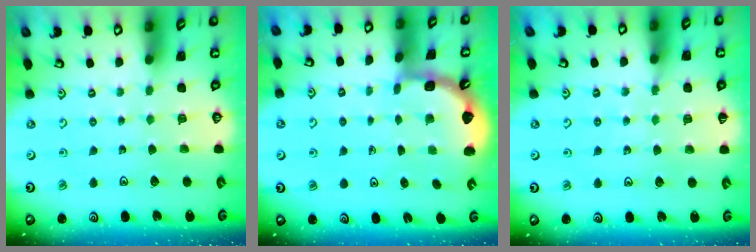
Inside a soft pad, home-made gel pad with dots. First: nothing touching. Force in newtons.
{"total": 2.0, "press": 2.0, "slide": 0.2}
{"total": 5.9, "press": 5.7, "slide": 1.4}